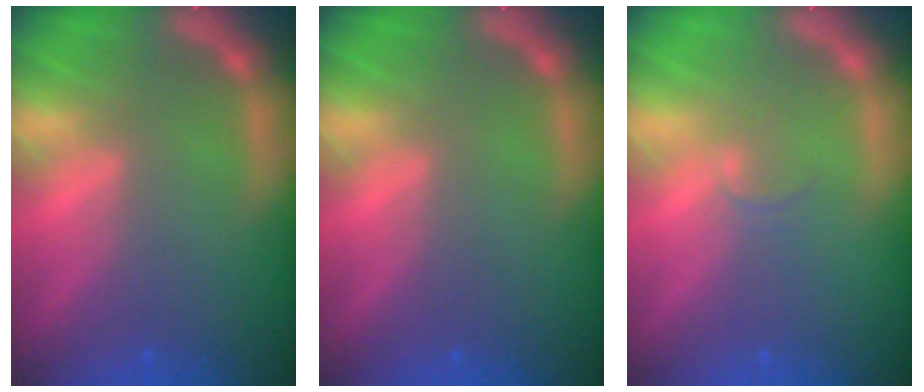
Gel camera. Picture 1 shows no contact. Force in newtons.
{"total": 0.0}
{"total": 1.0}